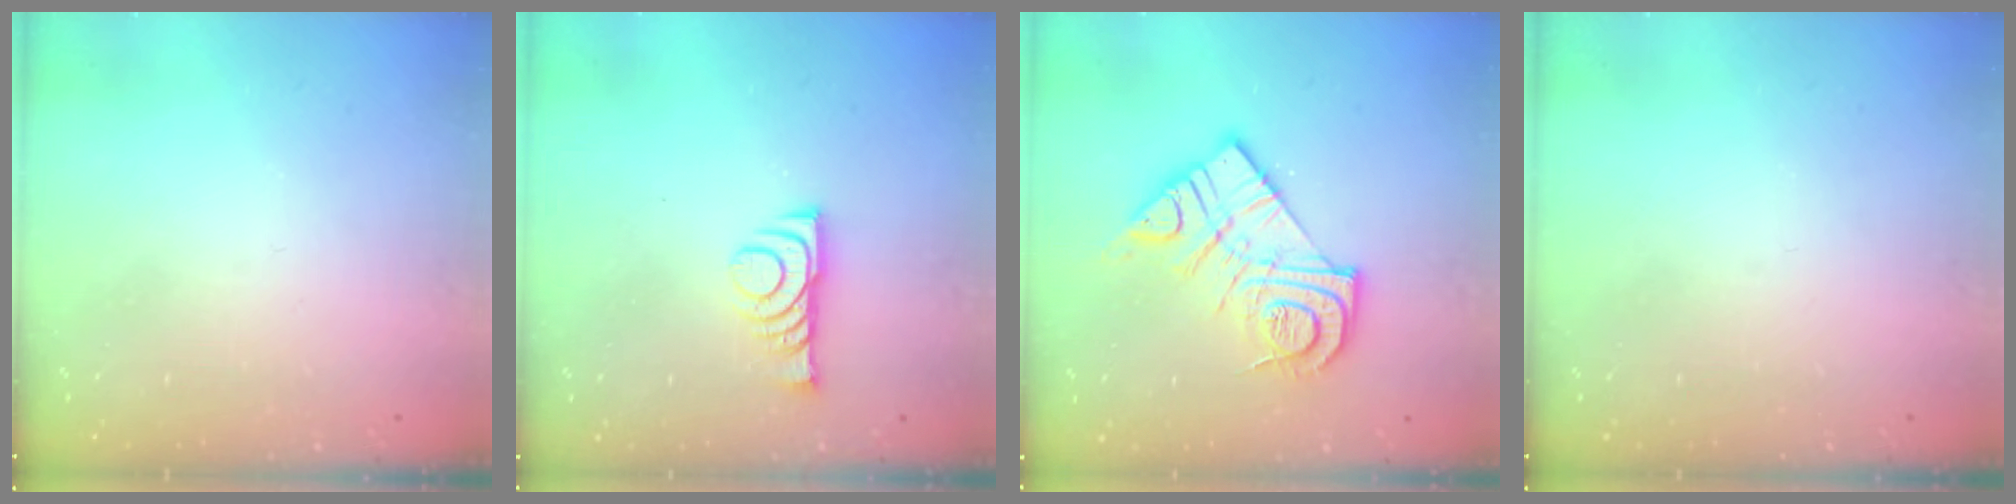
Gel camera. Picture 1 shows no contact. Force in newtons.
{"total": 8.2, "press": 8.1, "slide": 1.0}
{"total": 15.4, "press": 15.4, "slide": 1.3}
{"total": 0.0}